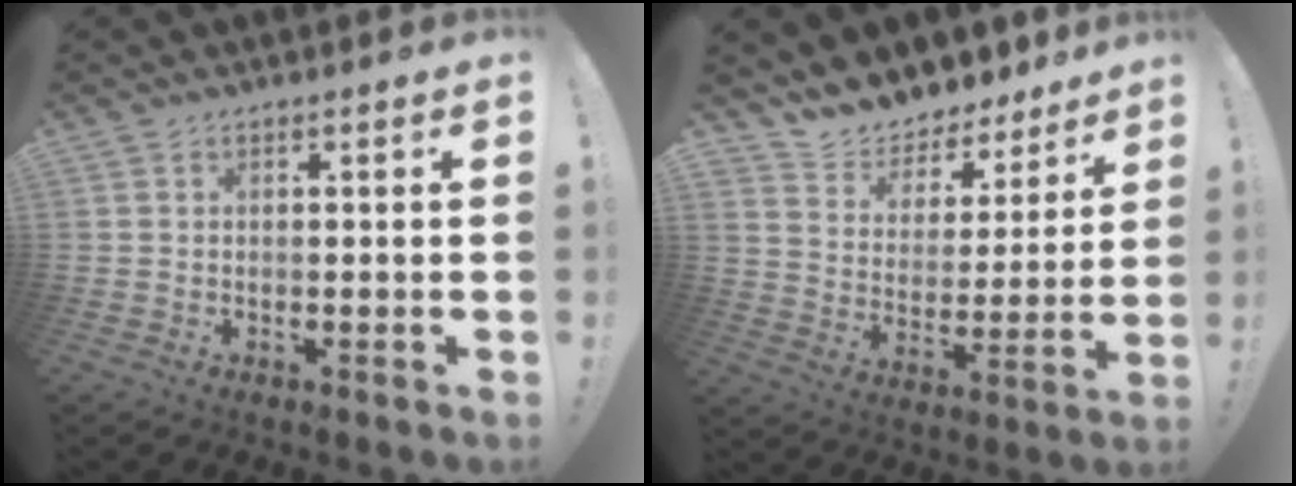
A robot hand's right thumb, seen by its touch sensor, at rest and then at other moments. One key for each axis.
{"total": 9.2, "fx": 8.5, "fy": 3.6, "fz": 0.5, "tx": -0.020, "ty": -0.083, "tz": 0.154}